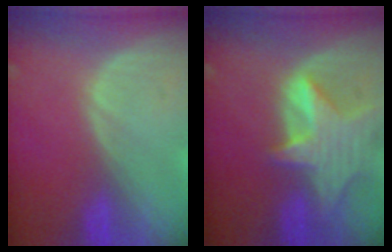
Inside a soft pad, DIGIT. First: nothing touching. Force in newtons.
{"total": 8.1, "press": 7.4, "slide": 3.3}